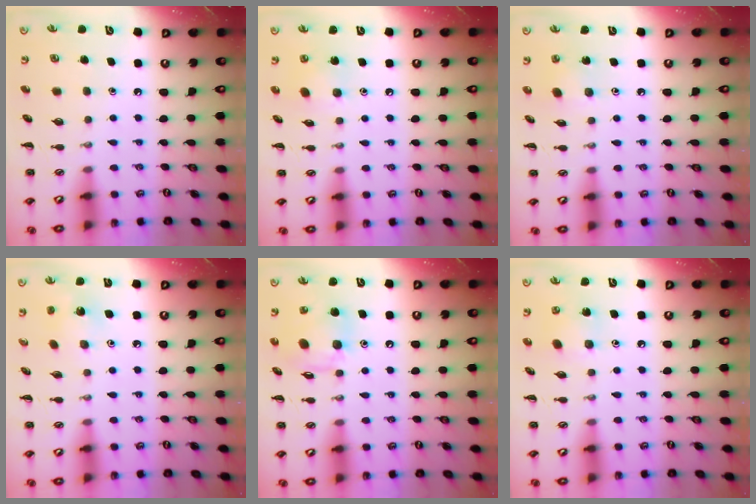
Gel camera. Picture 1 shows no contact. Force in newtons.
{"total": 5.4, "press": 5.3, "slide": 1.1}
{"total": 3.0, "press": 2.8, "slide": 1.0}
{"total": 1.8, "press": 1.7, "slide": 0.5}
{"total": 11.0, "press": 10.7, "slide": 2.3}
{"total": 4.9, "press": 4.7, "slide": 1.1}